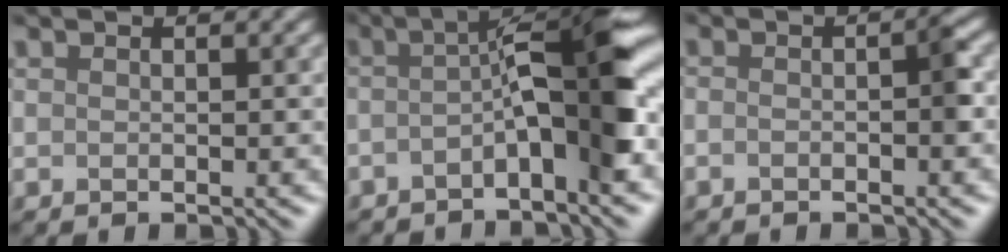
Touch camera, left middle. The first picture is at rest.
{"total": 6.7, "force": [-1.5, 0.9, 6.5], "torque": [-0.097, 0.022, -0.040]}
{"total": 1.2, "force": [-0.8, 0.0, 0.9], "torque": [-0.019, 0.004, -0.019]}